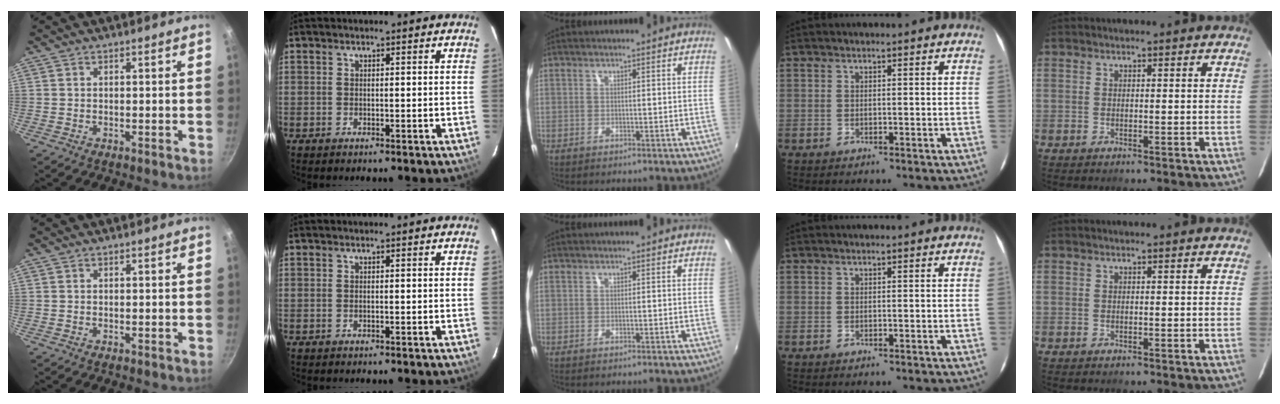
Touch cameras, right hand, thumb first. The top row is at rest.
{}